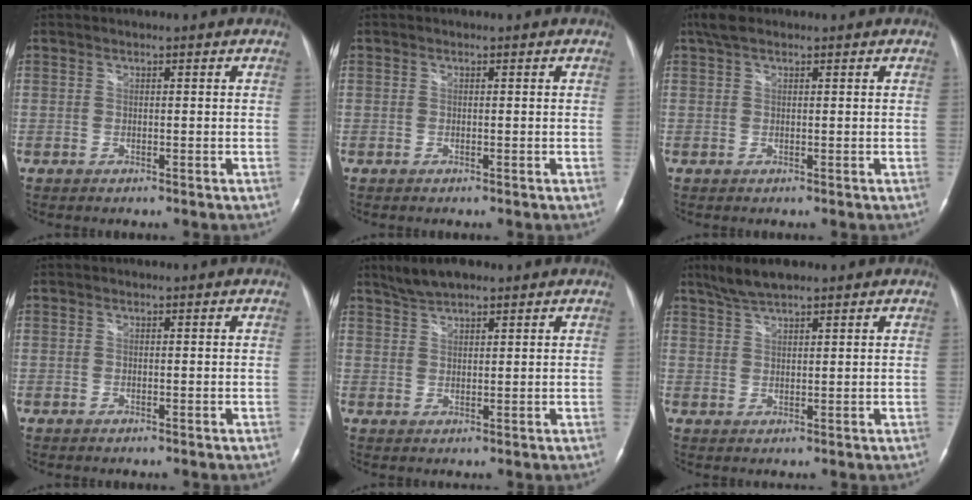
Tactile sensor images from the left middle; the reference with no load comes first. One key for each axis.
{"total": 0.0}
{"total": 2.8, "fx": 2.0, "fy": 1.1, "fz": 1.7, "tx": -0.037, "ty": 0.022, "tz": 0.040}
{"total": 0.0}
{"total": 4.6, "fx": 3.8, "fy": 1.2, "fz": 2.3, "tx": -0.054, "ty": 0.016, "tz": 0.073}
{"total": 4.9, "fx": 4.0, "fy": 1.0, "fz": 2.7, "tx": -0.060, "ty": 0.015, "tz": 0.078}